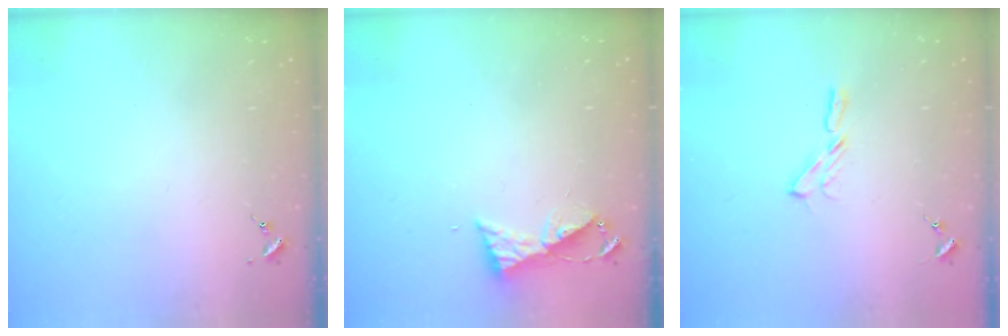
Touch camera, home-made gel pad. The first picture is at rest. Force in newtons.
{"total": 6.4, "press": 6.4, "slide": 0.6}
{"total": 4.0, "press": 4.0, "slide": 0.4}